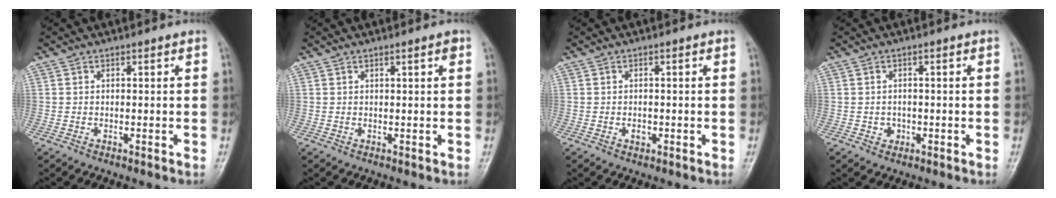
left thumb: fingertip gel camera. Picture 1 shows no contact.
{"total": 1.4, "force": [0.7, 0.1, 1.2], "torque": [-0.019, -0.001, 0.010]}
{"total": 1.3, "force": [-0.4, 1.0, 0.8], "torque": [-0.007, 0.001, -0.007]}
{"total": 1.8, "force": [-0.5, 1.6, 0.5], "torque": [0.002, 0.005, -0.005]}